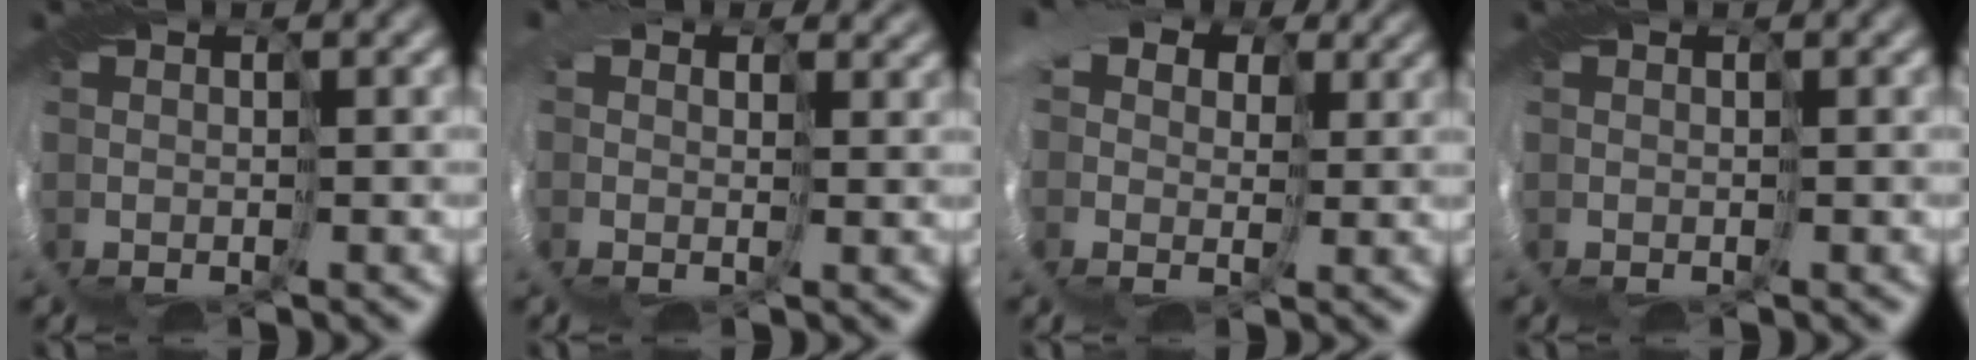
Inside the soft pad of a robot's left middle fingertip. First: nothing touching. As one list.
[{"total": 4.5, "force": [2.2, 3.5, 1.8], "torque": [-0.057, 0.012, 0.014]}, {"total": 11.1, "force": [4.5, 8.2, 5.9], "torque": [-0.141, 0.033, 0.038]}, {"total": 0.0}]